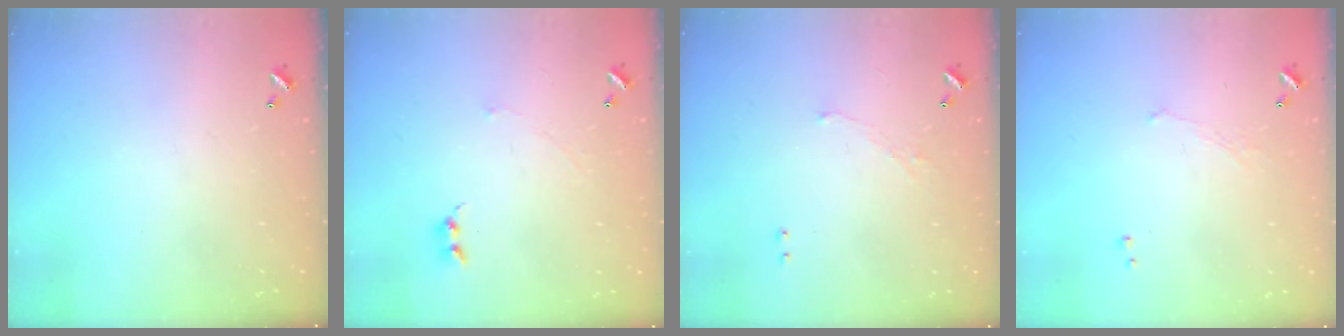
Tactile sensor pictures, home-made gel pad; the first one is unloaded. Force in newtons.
{"total": 1.1, "press": 0.9, "slide": 0.6}
{"total": 0.8, "press": 0.6, "slide": 0.5}
{"total": 1.1, "press": 1.0, "slide": 0.6}